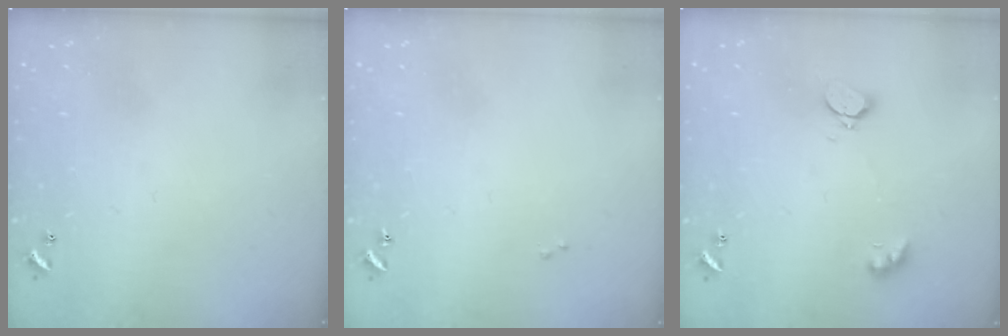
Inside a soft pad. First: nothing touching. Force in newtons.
{"total": 0.0}
{"total": 2.1, "press": 2.1, "slide": 0.5}